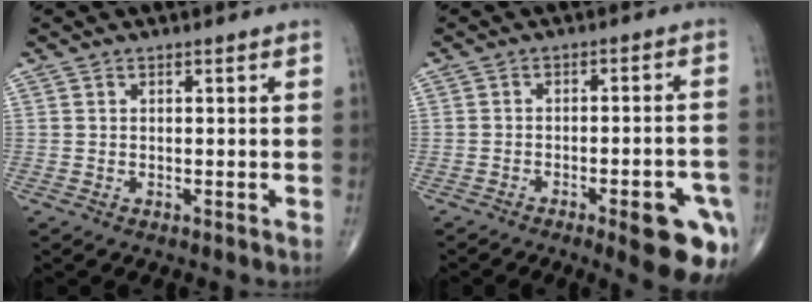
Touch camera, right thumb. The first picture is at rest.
{"total": 12.7, "force": [-6.4, 3.5, 10.4], "torque": [-0.085, 0.029, -0.073]}